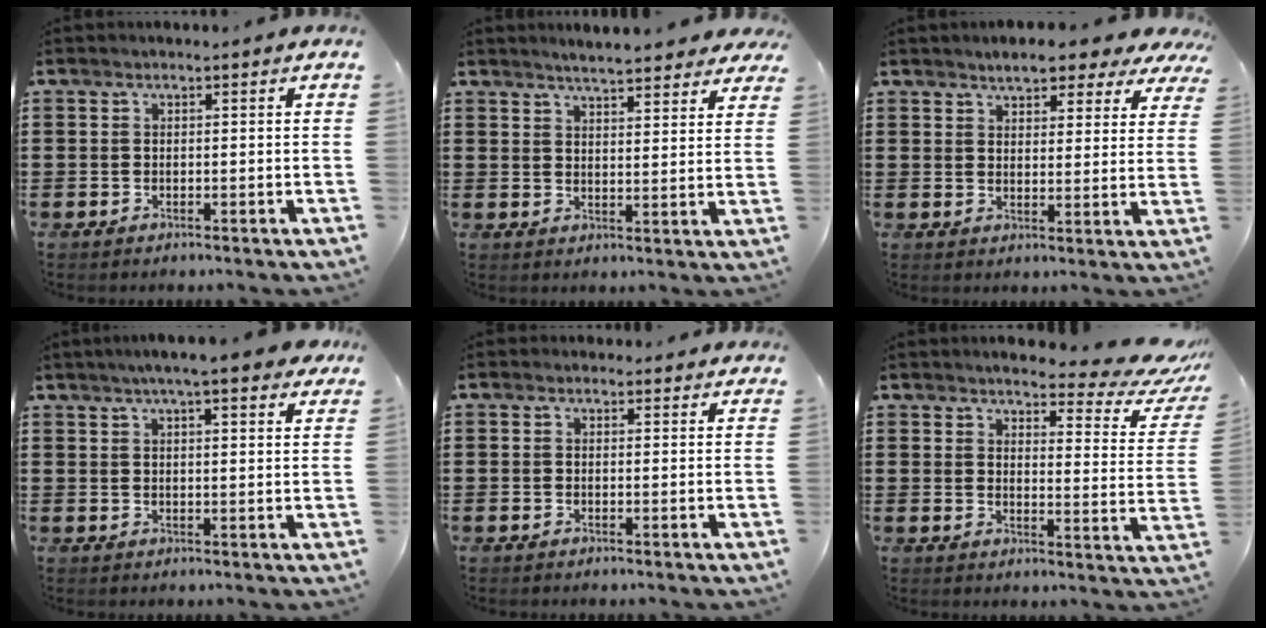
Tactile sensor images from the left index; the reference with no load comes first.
{"total": 4.5, "force": [4.3, 0.1, 1.2], "torque": [-0.037, -0.014, 0.079]}
{"total": 5.1, "force": [4.6, 1.2, 1.8], "torque": [-0.043, -0.012, 0.081]}
{"total": 5.4, "force": [4.3, 0.5, 3.2], "torque": [-0.067, -0.002, 0.074]}
{"total": 1.3, "force": [1.0, 0.7, 0.0], "torque": [-0.004, 0.006, 0.020]}
{"total": 5.3, "force": [4.6, 0.9, 2.6], "torque": [-0.049, -0.036, 0.071]}